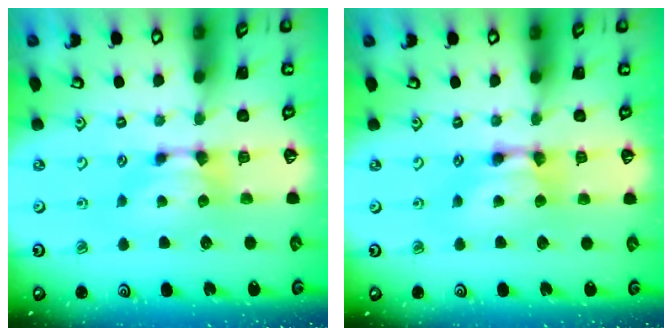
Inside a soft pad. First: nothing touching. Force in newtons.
{"total": 2.1, "press": 2.1, "slide": 0.1}